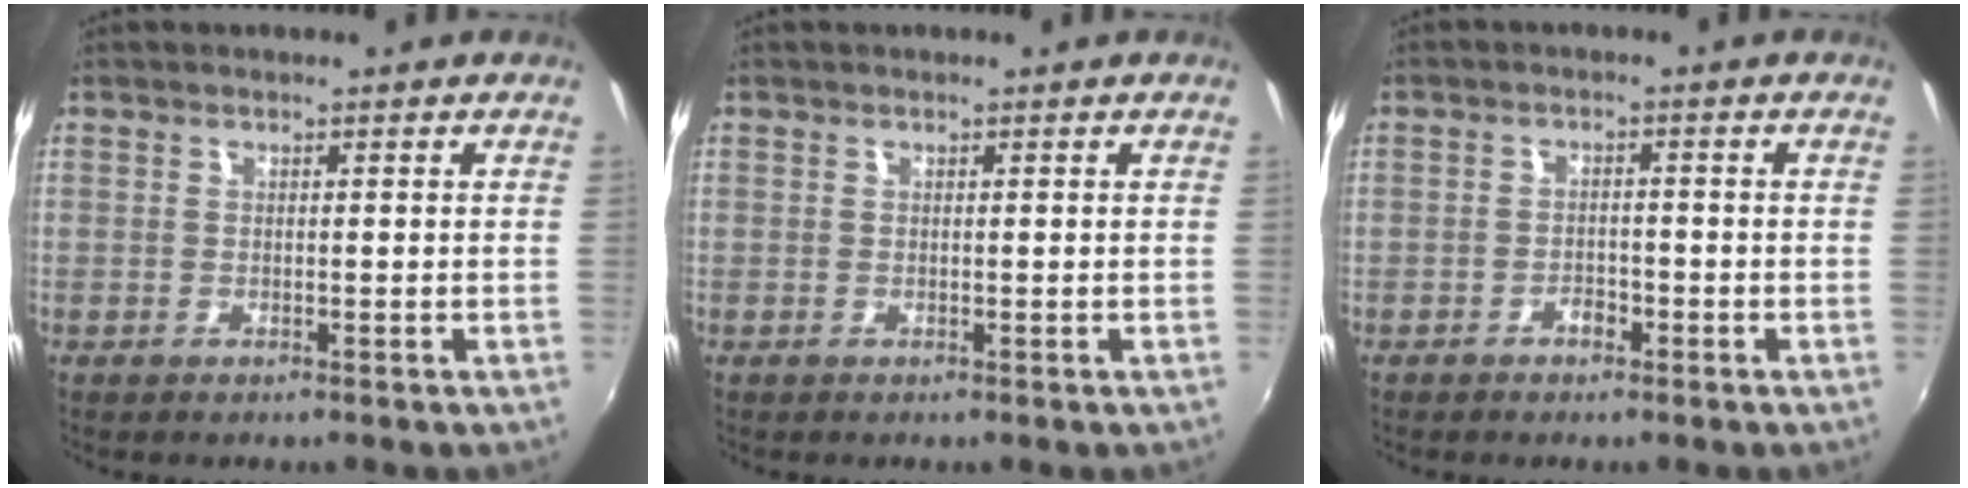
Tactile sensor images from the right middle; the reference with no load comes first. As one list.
[{"total": 0.0}, {"total": 2.0, "force": [-1.4, 1.2, 0.7], "torque": [-0.016, 0.003, -0.022]}]